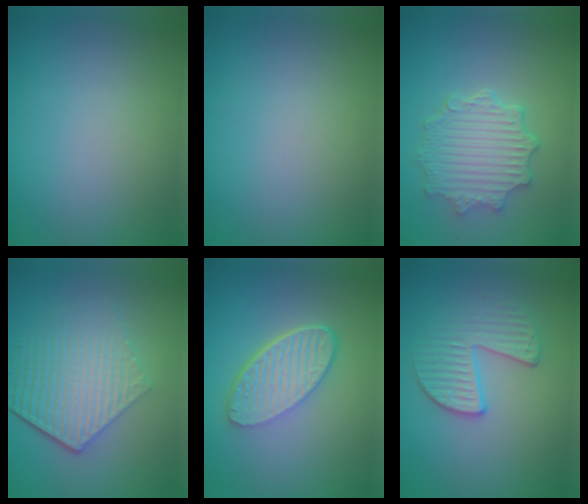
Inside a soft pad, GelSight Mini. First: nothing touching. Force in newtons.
{"total": 0.0}
{"total": 4.9, "press": 4.0, "slide": 2.9}
{"total": 6.3, "press": 4.6, "slide": 4.4}
{"total": 6.0, "press": 4.3, "slide": 4.2}
{"total": 3.3, "press": 3.1, "slide": 1.1}